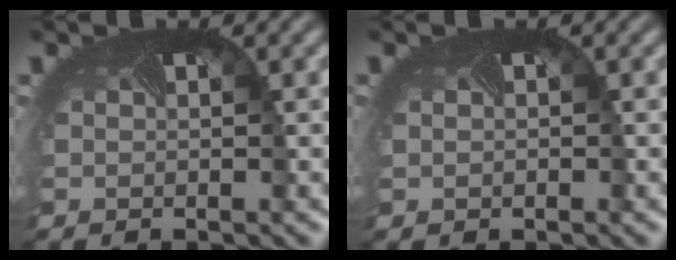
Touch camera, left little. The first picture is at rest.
{"total": 0.0}